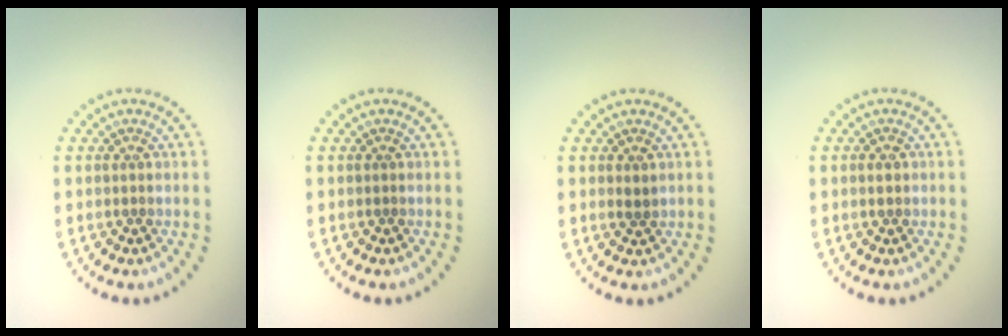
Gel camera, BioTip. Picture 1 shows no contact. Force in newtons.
{"total": 0.0}
{"total": 0.7, "press": 0.7, "slide": 0.2}
{"total": 1.0, "press": 1.0, "slide": 0.1}